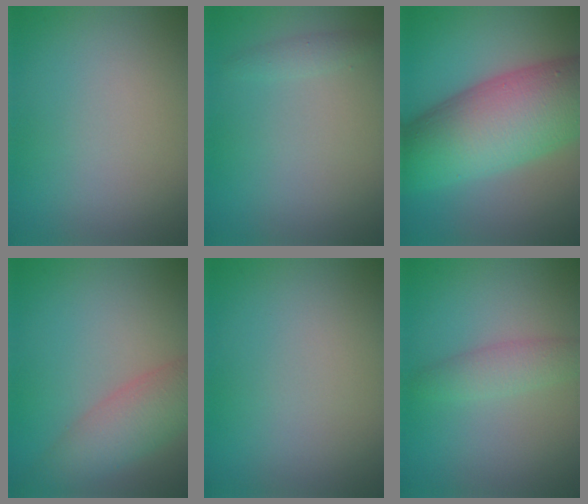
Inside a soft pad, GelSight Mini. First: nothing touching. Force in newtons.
{"total": 1.0, "press": 1.0, "slide": 0.0}
{"total": 12.8, "press": 12.8, "slide": 0.3}
{"total": 5.0, "press": 5.0, "slide": 0.2}
{"total": 0.0}
{"total": 2.2, "press": 2.2, "slide": 0.0}